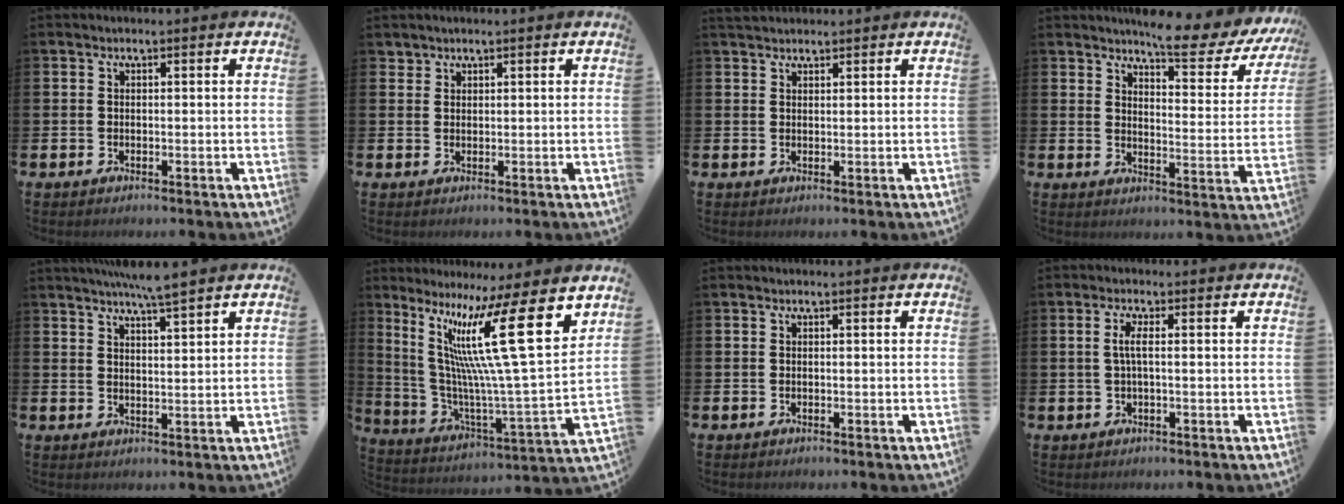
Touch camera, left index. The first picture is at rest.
{"total": 1.6, "force": [1.5, 0.7, 0.0], "torque": [0.010, -0.002, 0.027]}
{"total": 1.8, "force": [1.7, 0.6, 0.2], "torque": [0.002, -0.003, 0.031]}
{"total": 7.2, "force": [6.5, 0.8, 2.9], "torque": [-0.050, -0.052, 0.104]}
{"total": 5.3, "force": [5.0, -0.5, 1.8], "torque": [-0.040, -0.018, 0.088]}
{"total": 17.9, "force": [9.3, 2.0, 15.1], "torque": [-0.278, -0.066, 0.135]}
{"total": 0.0}
{"total": 2.1, "force": [0.3, 0.3, 2.1], "torque": [-0.042, 0.002, 0.004]}